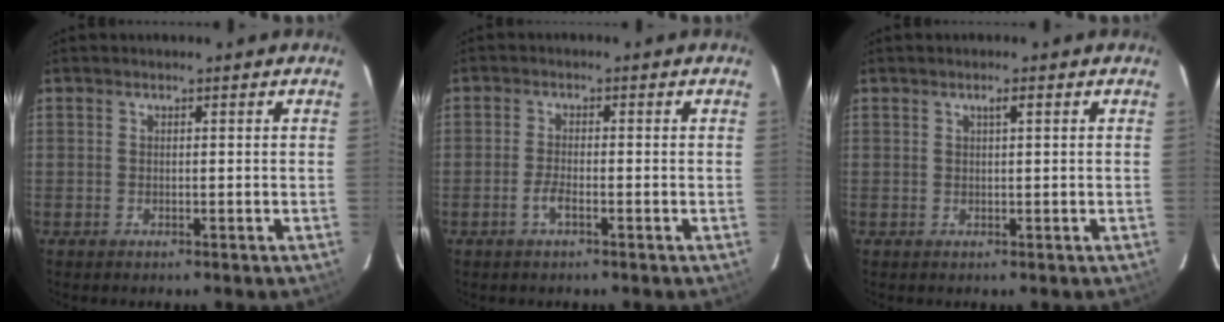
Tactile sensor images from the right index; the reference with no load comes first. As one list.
[{"total": 2.3, "force": [-1.4, 0.5, 1.8], "torque": [-0.045, 0.000, -0.029]}, {"total": 1.2, "force": [0.5, 0.1, 1.0], "torque": [-0.018, 0.005, 0.010]}]